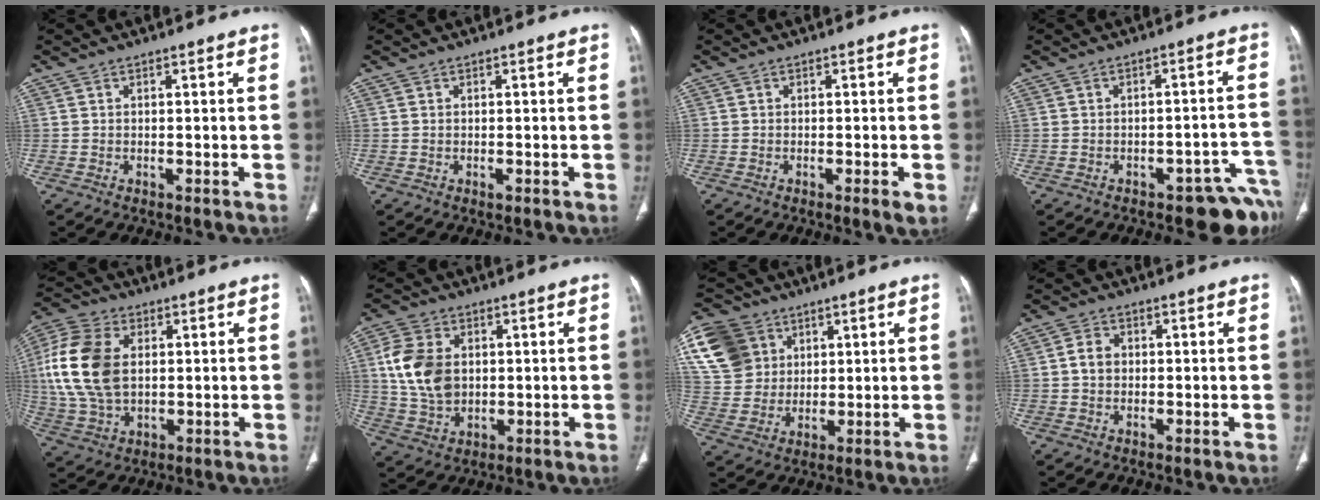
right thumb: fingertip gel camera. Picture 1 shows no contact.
{"total": 0.7, "force": [-0.3, 0.3, 0.5], "torque": [-0.009, -0.002, -0.005]}
{"total": 2.0, "force": [-0.7, 0.2, 1.8], "torque": [-0.032, -0.006, -0.013]}
{"total": 8.8, "force": [-6.2, 3.5, 5.1], "torque": [-0.030, 0.052, -0.080]}
{"total": 16.6, "force": [2.2, 10.8, 12.4], "torque": [-0.260, 0.006, 0.042]}
{"total": 11.6, "force": [1.6, 8.3, 7.9], "torque": [-0.143, -0.001, 0.036]}
{"total": 17.0, "force": [6.4, 14.0, 7.3], "torque": [-0.145, 0.013, 0.123]}
{"total": 3.4, "force": [0.1, 2.8, 1.9], "torque": [-0.030, 0.010, -0.003]}